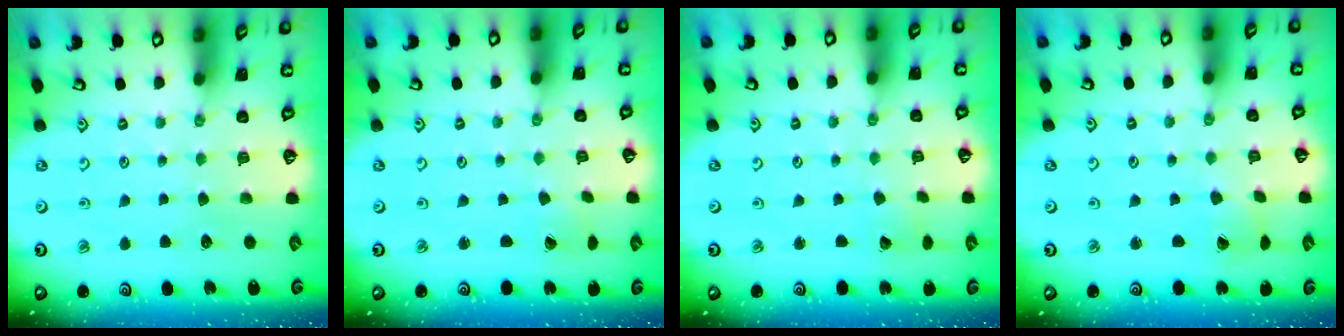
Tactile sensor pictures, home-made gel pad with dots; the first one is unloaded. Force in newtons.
{"total": 0.0}
{"total": 2.3, "press": 2.3, "slide": 0.1}
{"total": 1.2, "press": 1.2, "slide": 0.1}